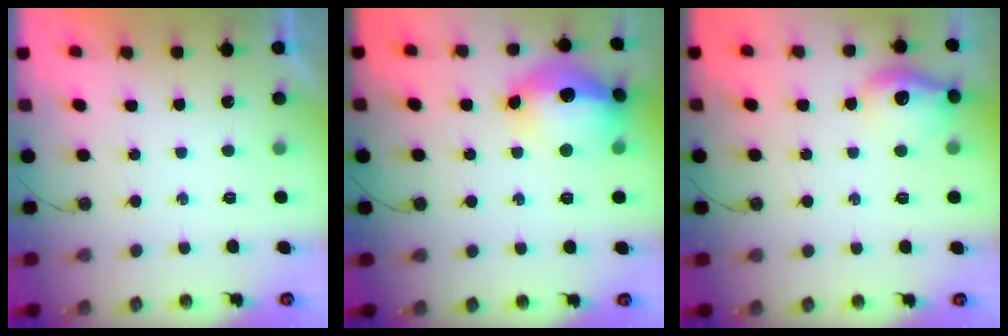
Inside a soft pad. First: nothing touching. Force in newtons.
{"total": 18.6, "press": 18.5, "slide": 1.6}
{"total": 13.6, "press": 13.6, "slide": 1.1}